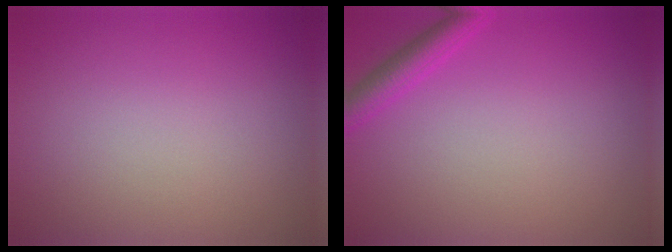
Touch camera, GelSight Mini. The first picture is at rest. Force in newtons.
{"total": 2.3, "press": 2.2, "slide": 0.2}